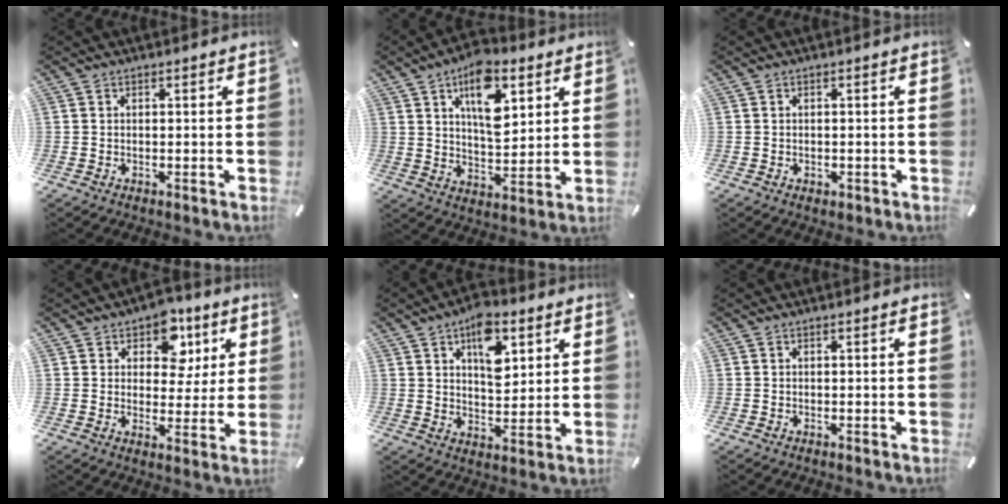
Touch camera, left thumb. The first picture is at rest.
{"total": 14.1, "force": [6.9, 7.3, 9.9], "torque": [-0.149, -0.022, 0.117]}
{"total": 1.0, "force": [-0.2, 0.9, 0.3], "torque": [-0.006, 0.005, -0.006]}
{"total": 10.2, "force": [4.9, 7.5, 4.9], "torque": [-0.059, -0.023, 0.084]}
{"total": 11.6, "force": [5.7, 6.7, 7.6], "torque": [-0.097, -0.019, 0.096]}
{"total": 0.0}